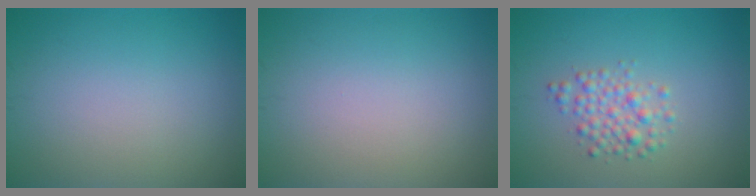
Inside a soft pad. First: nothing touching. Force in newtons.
{"total": 0.0}
{"total": 2.6, "press": 2.6, "slide": 0.1}